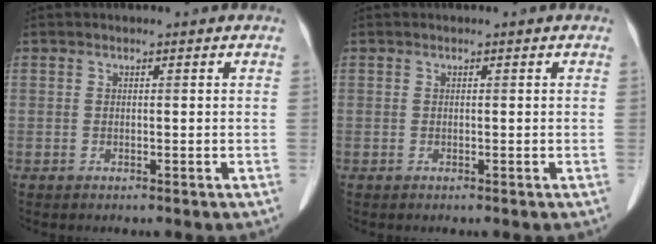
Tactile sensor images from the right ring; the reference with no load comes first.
{"total": 0.0}